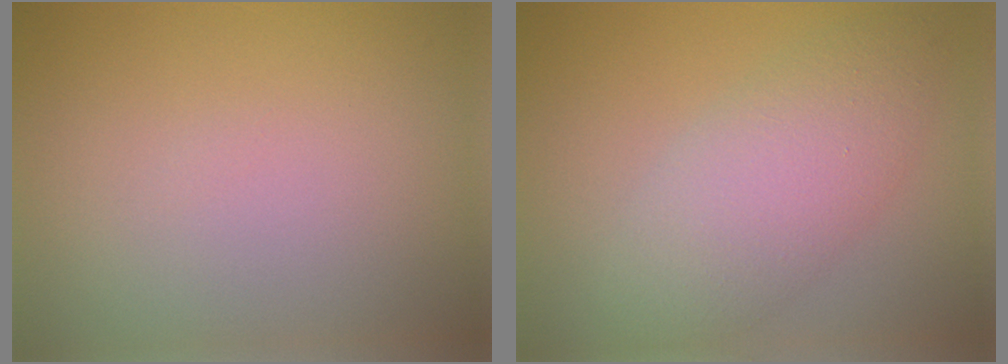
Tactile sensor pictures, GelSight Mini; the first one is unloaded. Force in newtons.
{"total": 5.3, "press": 5.3, "slide": 0.4}